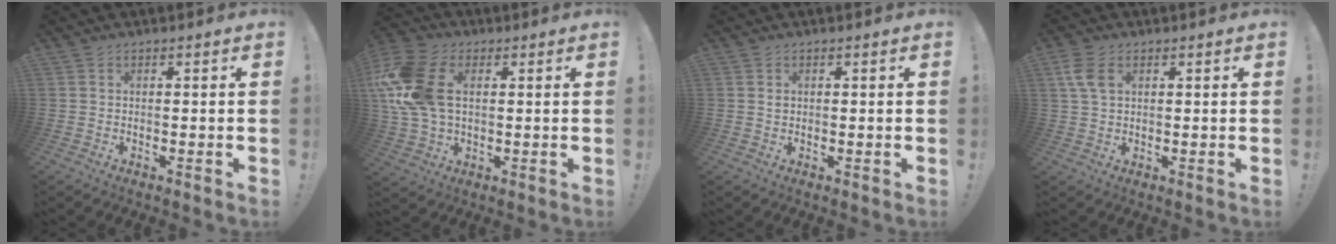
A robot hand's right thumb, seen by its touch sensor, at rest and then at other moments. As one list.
[{"total": 17.5, "force": [3.0, 11.8, 12.5], "torque": [-0.261, 0.004, 0.056]}, {"total": 0.7, "force": [0.3, 0.6, 0.2], "torque": [0.003, -0.002, 0.005]}, {"total": 6.0, "force": [2.1, 3.7, 4.2], "torque": [-0.080, -0.004, 0.037]}]